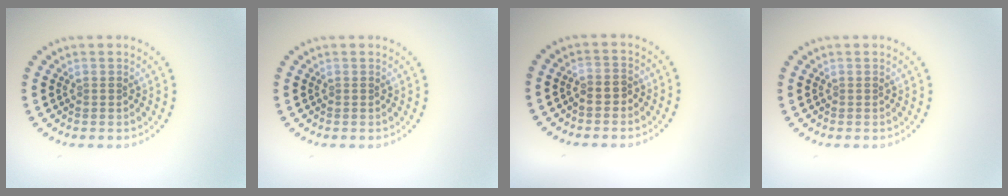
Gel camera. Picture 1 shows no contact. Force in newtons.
{"total": 0.0}
{"total": 1.1, "press": 1.0, "slide": 0.5}
{"total": 0.0}